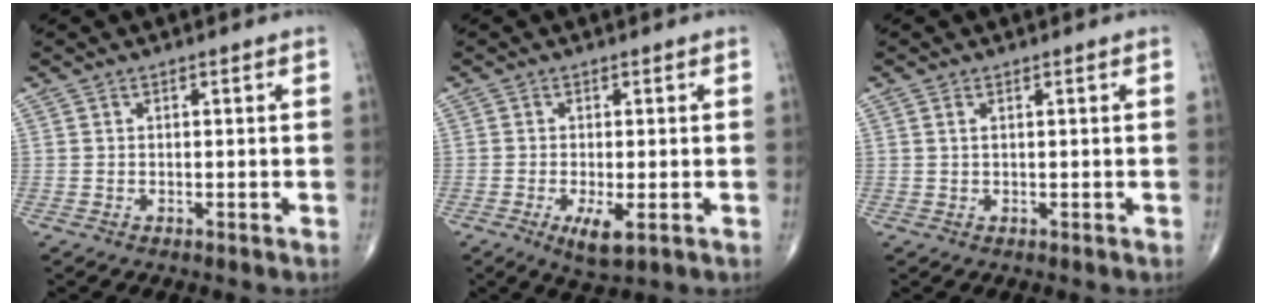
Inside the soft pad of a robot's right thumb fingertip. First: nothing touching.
{"total": 4.6, "force": [-1.6, 1.4, 4.1], "torque": [-0.075, -0.012, -0.024]}
{"total": 0.8, "force": [0.3, 0.3, 0.6], "torque": [-0.016, 0.007, 0.007]}